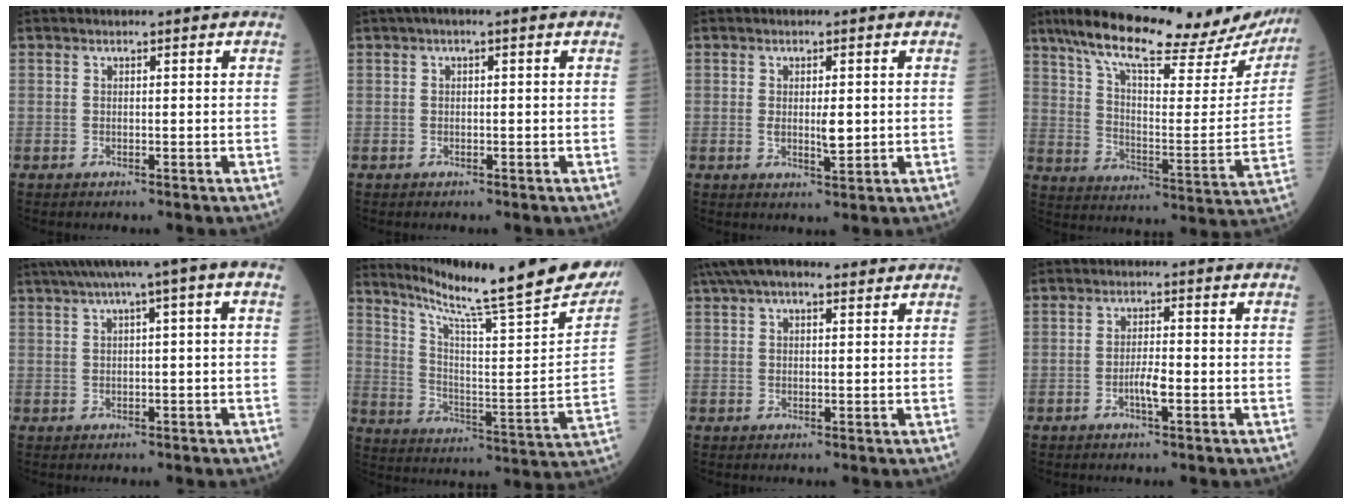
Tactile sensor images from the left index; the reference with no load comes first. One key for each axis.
{"total": 1.5, "fx": 0.5, "fy": 0.1, "fz": 1.4, "tx": -0.026, "ty": 0.012, "tz": 0.005}
{"total": 2.9, "fx": -0.1, "fy": 0.8, "fz": 2.8, "tx": -0.045, "ty": -0.008, "tz": -0.001}
{"total": 28.1, "fx": 23.4, "fy": 5.4, "fz": 14.5, "tx": -0.235, "ty": -0.027, "tz": 0.314}
{"total": 8.2, "fx": 3.6, "fy": 0.3, "fz": 7.3, "tx": -0.115, "ty": 0.041, "tz": 0.053}
{"total": 28.0, "fx": 23.4, "fy": 0.4, "fz": 15.3, "tx": -0.243, "ty": -0.089, "tz": 0.314}
{"total": 9.5, "fx": 7.2, "fy": 2.9, "fz": 5.4, "tx": -0.097, "ty": 0.053, "tz": 0.117}
{"total": 2.9, "fx": -1.3, "fy": 0.3, "fz": 2.5, "tx": -0.047, "ty": -0.003, "tz": -0.027}